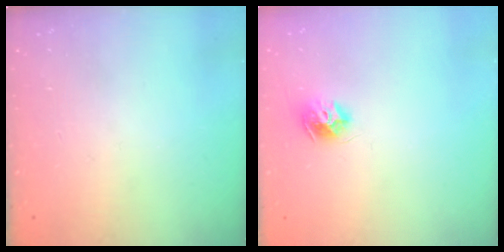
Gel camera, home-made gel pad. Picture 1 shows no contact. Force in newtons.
{"total": 8.7, "press": 8.7, "slide": 0.0}